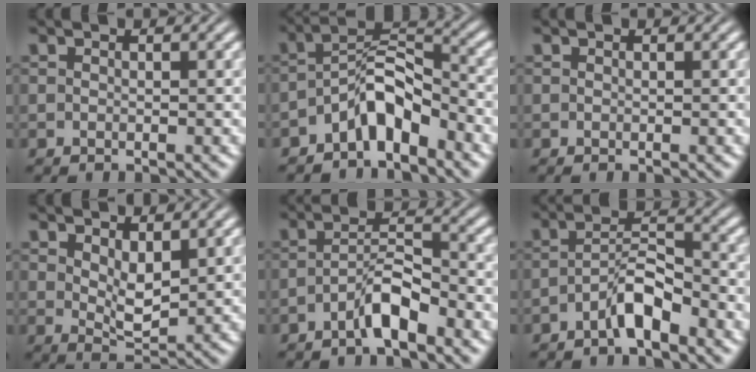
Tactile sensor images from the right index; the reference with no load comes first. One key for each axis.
{"total": 5.0, "fx": -2.6, "fy": 2.0, "fz": 3.8, "tx": -0.050, "ty": -0.013, "tz": -0.038}
{"total": 0.0}
{"total": 2.5, "fx": 1.5, "fy": 0.0, "fz": 1.9, "tx": -0.018, "ty": -0.021, "tz": 0.038}
{"total": 3.3, "fx": -2.5, "fy": 0.1, "fz": 2.2, "tx": -0.019, "ty": -0.006, "tz": -0.039}
{"total": 3.5, "fx": -2.5, "fy": 0.4, "fz": 2.3, "tx": -0.018, "ty": -0.005, "tz": -0.040}